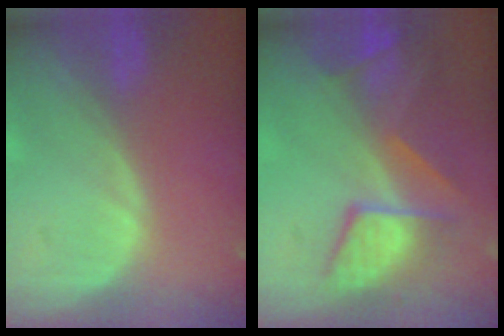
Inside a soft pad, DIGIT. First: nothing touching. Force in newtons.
{"total": 8.6, "press": 8.2, "slide": 2.6}